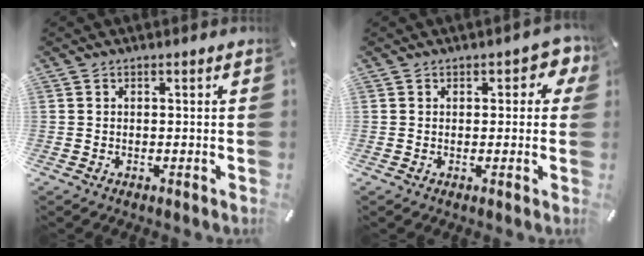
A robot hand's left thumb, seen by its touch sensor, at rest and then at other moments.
{"total": 3.3, "force": [1.0, 2.2, 2.2], "torque": [-0.014, -0.001, 0.010]}